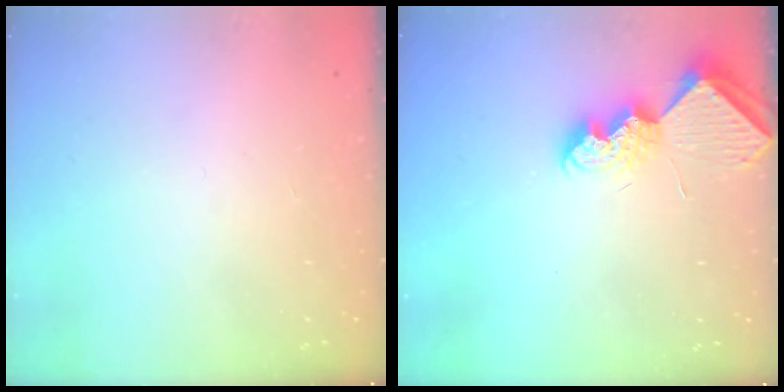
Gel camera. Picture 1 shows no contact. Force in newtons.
{"total": 8.4, "press": 8.4, "slide": 0.4}